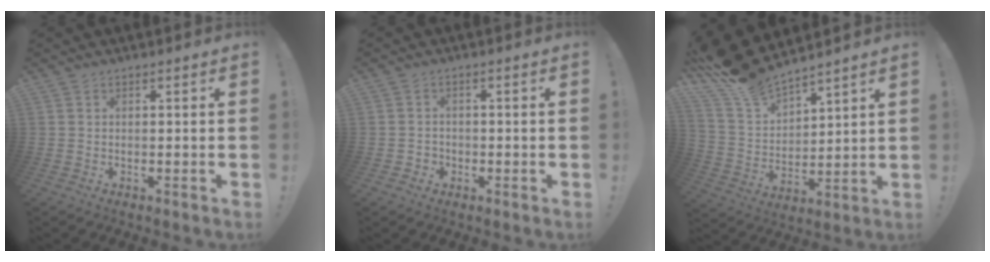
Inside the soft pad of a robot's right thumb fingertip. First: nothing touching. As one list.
[{"total": 2.2, "force": [-0.7, 2.0, 0.7], "torque": [-0.002, -0.004, -0.015]}, {"total": 12.1, "force": [11.3, 2.8, 3.1], "torque": [-0.085, -0.098, 0.206]}]